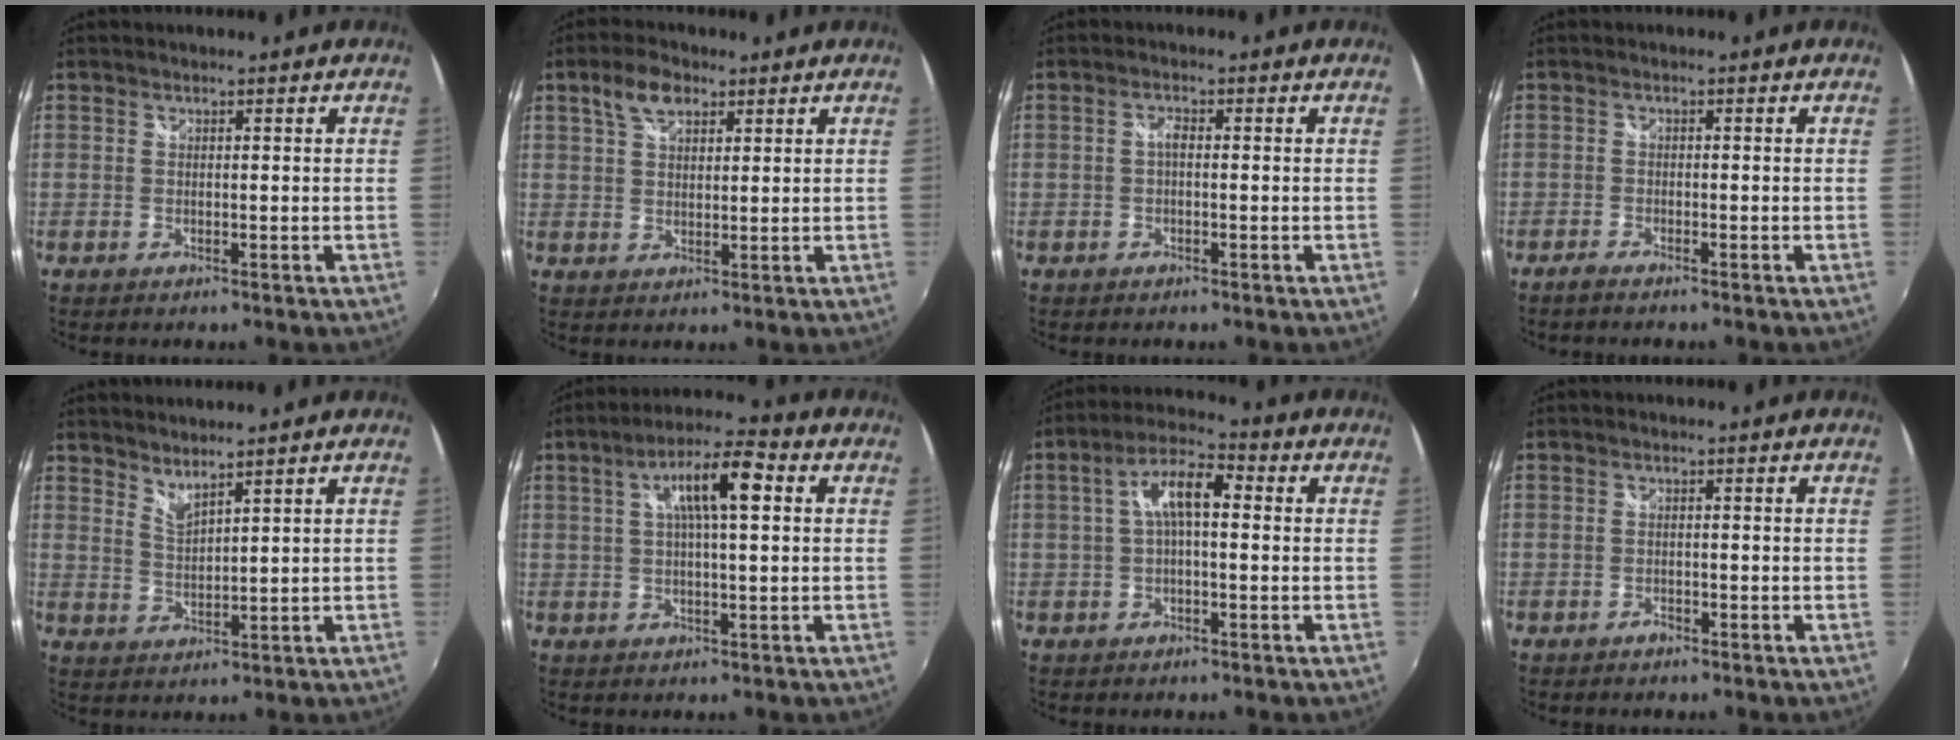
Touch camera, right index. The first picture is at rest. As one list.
[{"total": 5.7, "force": [3.2, 3.1, 3.6], "torque": [-0.066, 0.015, 0.058]}, {"total": 1.4, "force": [-0.3, 0.7, 1.3], "torque": [-0.024, 0.006, -0.007]}, {"total": 2.1, "force": [-1.9, 0.3, 0.9], "torque": [-0.028, -0.007, -0.038]}, {"total": 3.6, "force": [3.4, 0.0, 1.3], "torque": [-0.023, -0.007, 0.057]}, {"total": 9.6, "force": [2.5, 2.2, 9.0], "torque": [-0.156, 0.020, 0.040]}, {"total": 7.6, "force": [0.7, 2.8, 7.1], "torque": [-0.138, 0.023, 0.010]}, {"total": 1.1, "force": [-0.9, 0.7, 0.3], "torque": [-0.005, -0.001, -0.015]}]